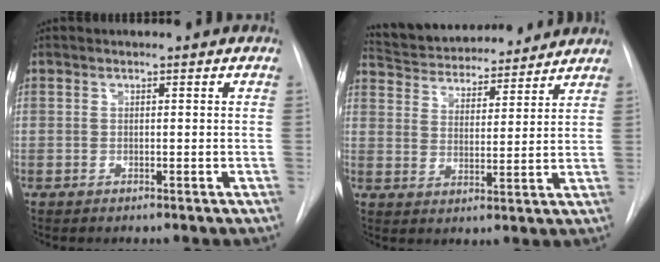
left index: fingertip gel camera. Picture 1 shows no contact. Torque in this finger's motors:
{"motor_torque": [-0.34, -0.76, 0.08, 0.02]}